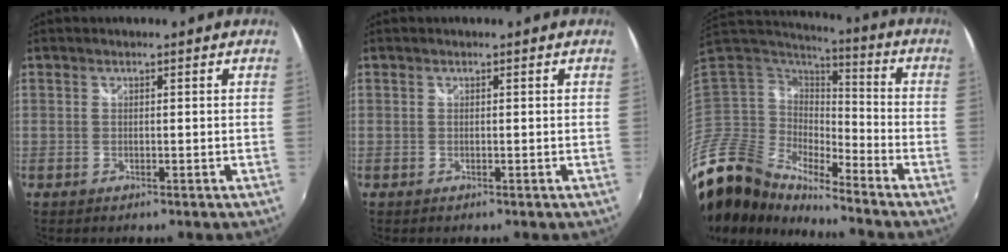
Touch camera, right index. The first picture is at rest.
{"total": 0.0}
{"total": 16.0, "force": [-13.5, 6.9, 5.3], "torque": [-0.130, -0.003, -0.274]}